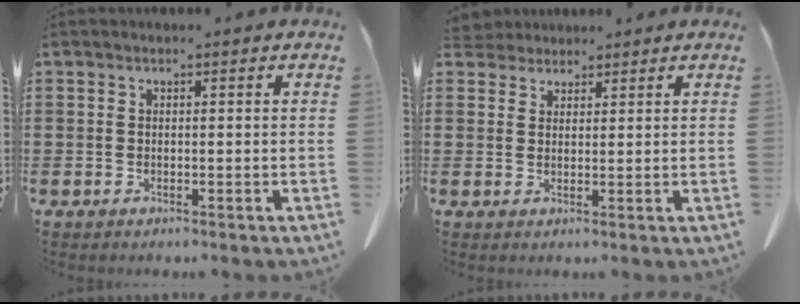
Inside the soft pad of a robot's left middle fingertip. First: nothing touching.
{"total": 2.6, "force": [2.4, 0.8, 0.0], "torque": [-0.009, 0.000, 0.048]}